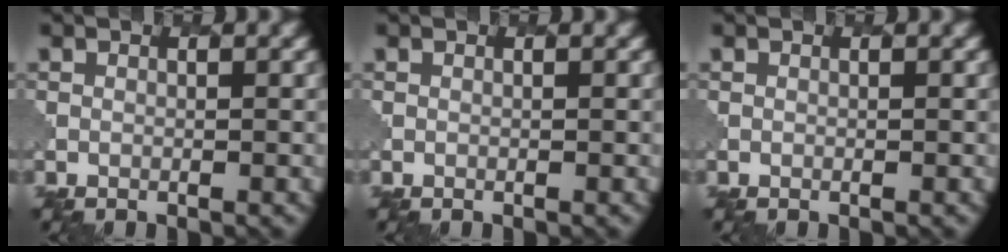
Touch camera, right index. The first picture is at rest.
{"total": 0.0}
{"total": 0.0}